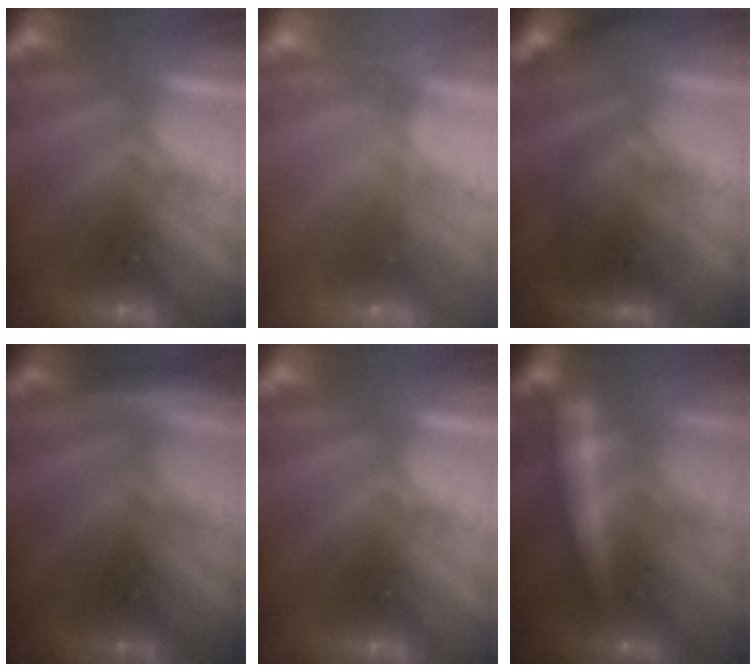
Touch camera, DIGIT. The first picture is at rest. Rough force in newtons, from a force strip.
{"total": 2.4}
{"total": 2.4}
{"total": 2.0}
{"total": 0.0}
{"total": 9.6}